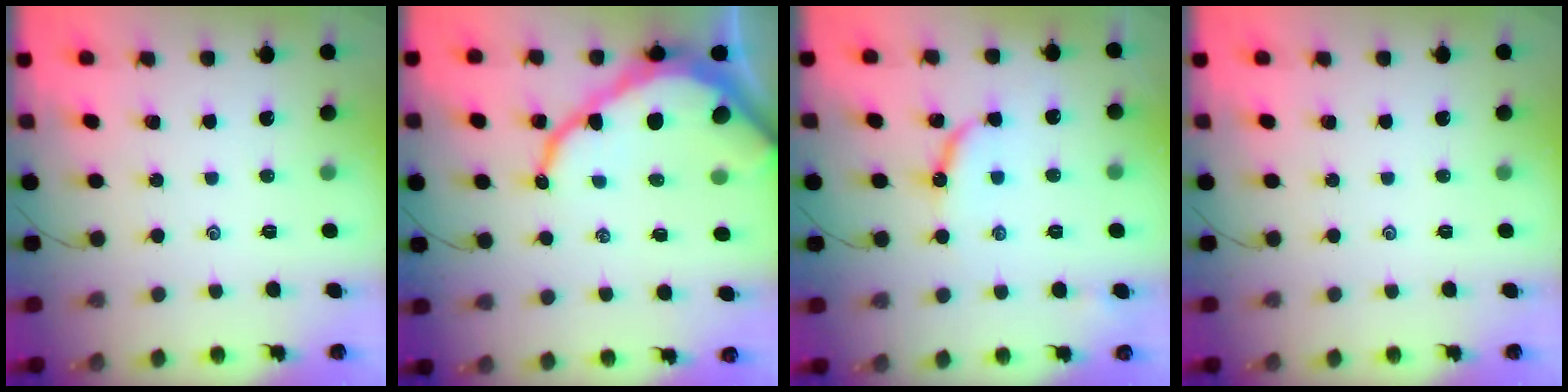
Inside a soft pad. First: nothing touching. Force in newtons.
{"total": 14.5, "press": 14.4, "slide": 1.3}
{"total": 7.0, "press": 7.0, "slide": 0.3}
{"total": 0.0}